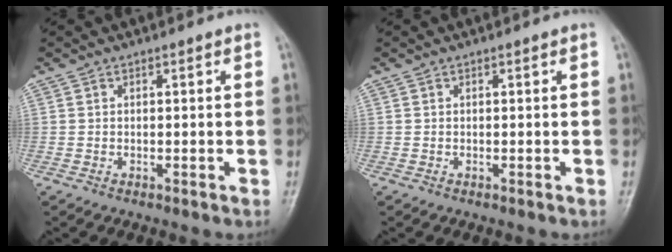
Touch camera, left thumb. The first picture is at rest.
{"total": 0.0}